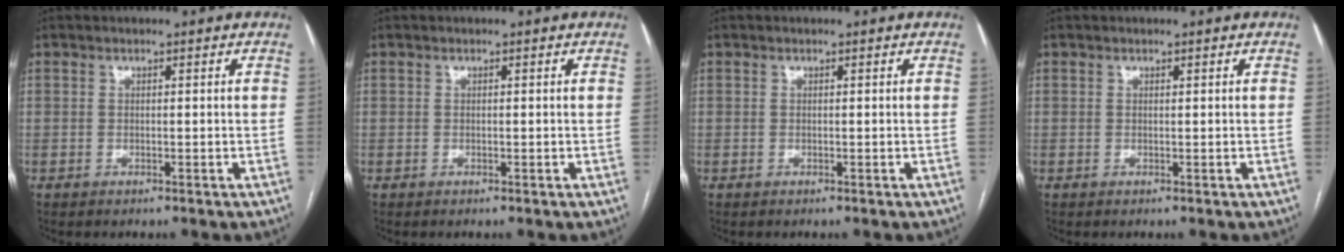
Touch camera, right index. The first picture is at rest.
{"total": 0.0}
{"total": 0.0}
{"total": 0.0}